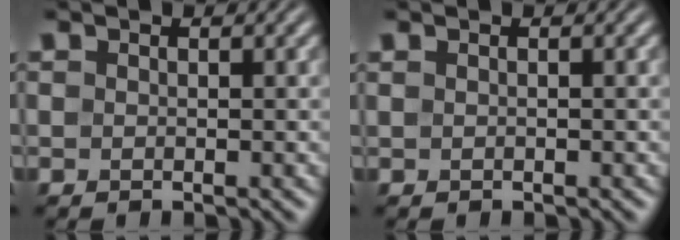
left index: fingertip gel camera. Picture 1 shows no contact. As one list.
[{"total": 0.0}]